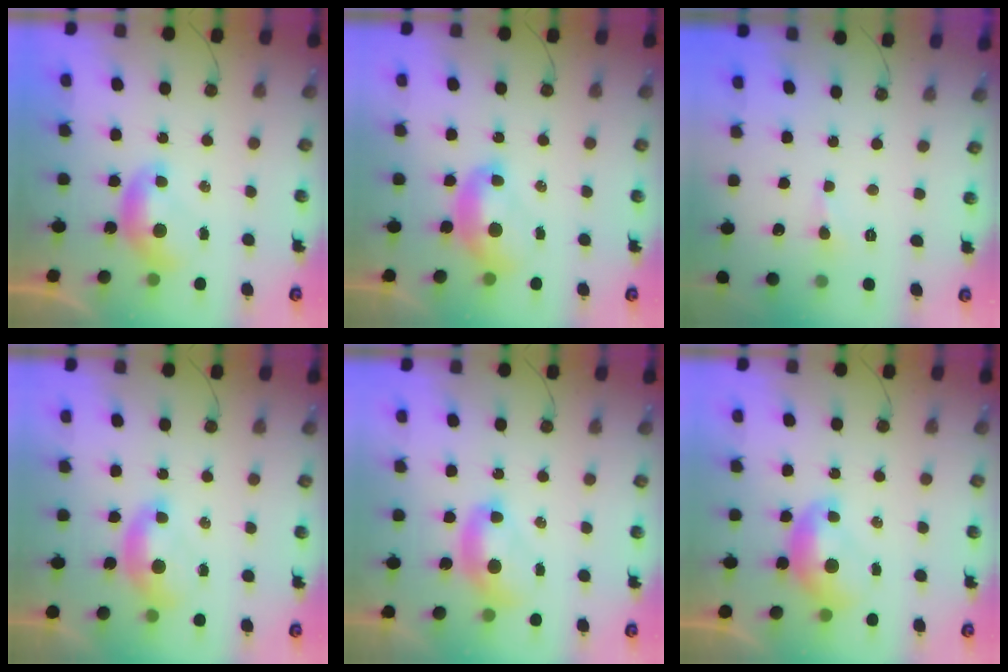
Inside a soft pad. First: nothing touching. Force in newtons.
{"total": 2.7, "press": 2.7, "slide": 0.1}
{"total": 1.8, "press": 1.6, "slide": 0.7}
{"total": 1.8, "press": 1.6, "slide": 0.7}
{"total": 2.7, "press": 2.7, "slide": 0.1}
{"total": 1.6, "press": 1.6, "slide": 0.3}